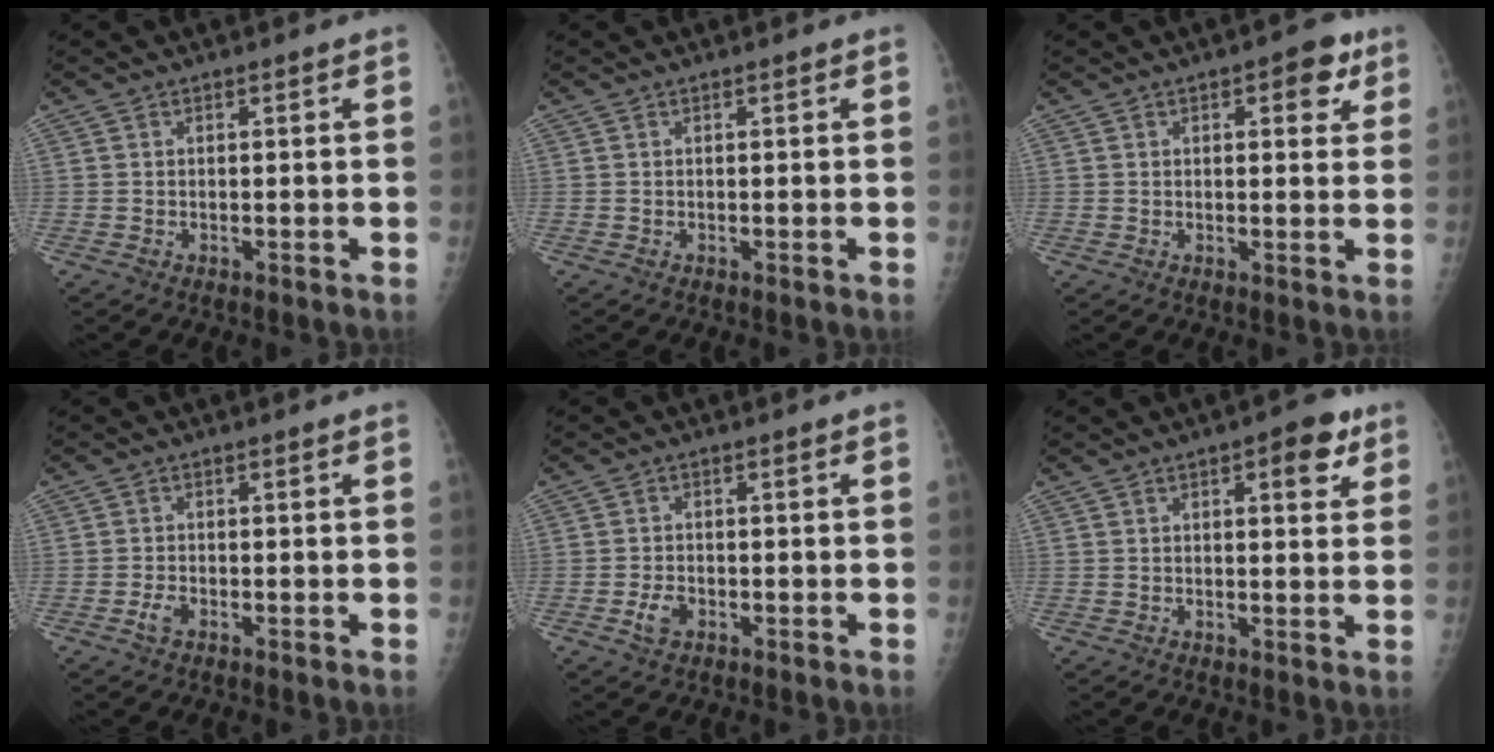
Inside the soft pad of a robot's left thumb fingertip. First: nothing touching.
{"total": 0.0}
{"total": 5.7, "force": [2.6, 2.8, 4.2], "torque": [-0.026, -0.005, 0.024]}
{"total": 2.0, "force": [-1.0, 1.0, 1.3], "torque": [-0.030, 0.006, -0.021]}
{"total": 2.9, "force": [-1.2, 1.9, 1.9], "torque": [-0.036, 0.006, -0.022]}
{"total": 6.2, "force": [2.8, 2.7, 4.8], "torque": [-0.040, -0.007, 0.030]}